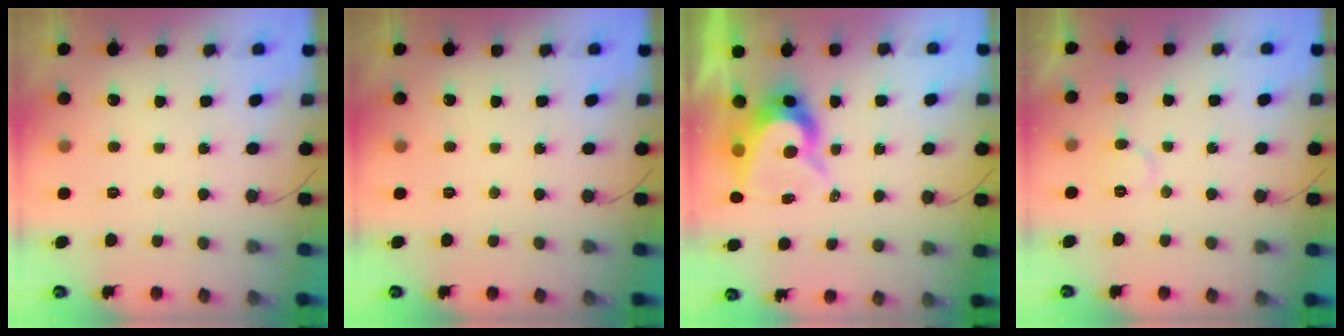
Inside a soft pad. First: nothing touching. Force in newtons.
{"total": 0.0}
{"total": 9.2, "press": 9.2, "slide": 0.9}
{"total": 5.3, "press": 5.2, "slide": 0.5}